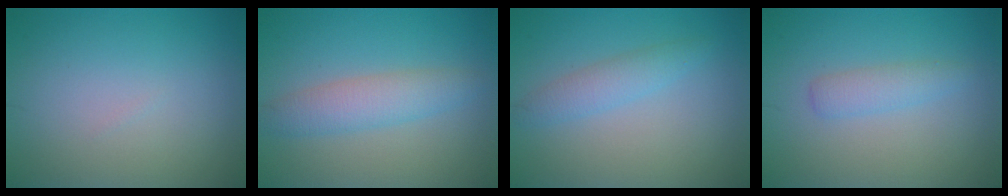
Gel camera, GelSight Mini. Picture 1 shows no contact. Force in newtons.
{"total": 3.4, "press": 3.4, "slide": 0.1}
{"total": 2.1, "press": 2.1, "slide": 0.0}
{"total": 1.8, "press": 1.8, "slide": 0.1}